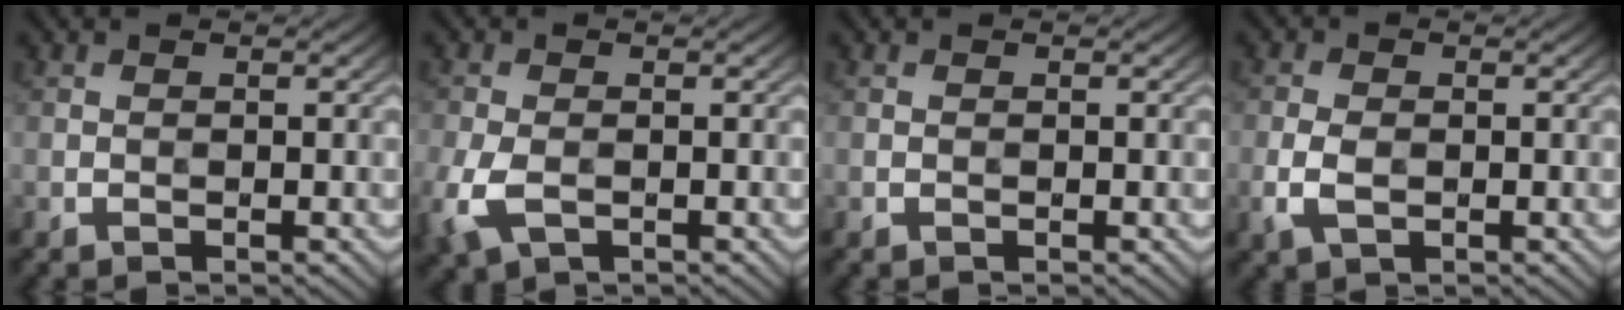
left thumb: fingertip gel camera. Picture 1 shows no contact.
{"total": 5.4, "force": [-2.0, 3.2, 3.8], "torque": [-0.109, -0.012, -0.043]}
{"total": 0.0}
{"total": 3.5, "force": [-0.9, 2.2, 2.7], "torque": [-0.069, -0.004, -0.021]}